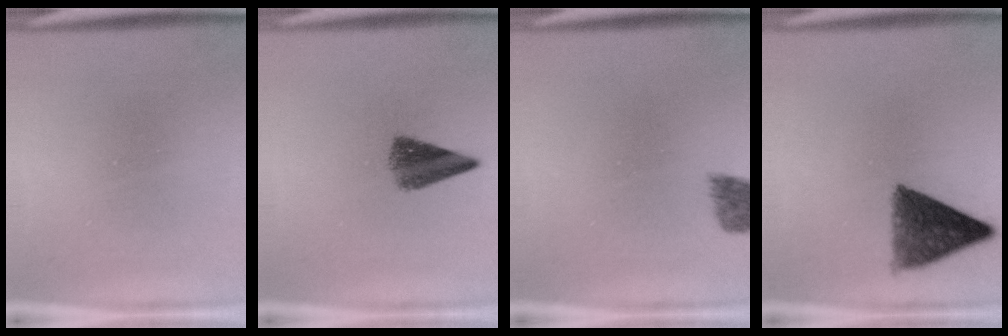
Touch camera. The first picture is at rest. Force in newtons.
{"total": 5.1}
{"total": 1.9}
{"total": 8.6}